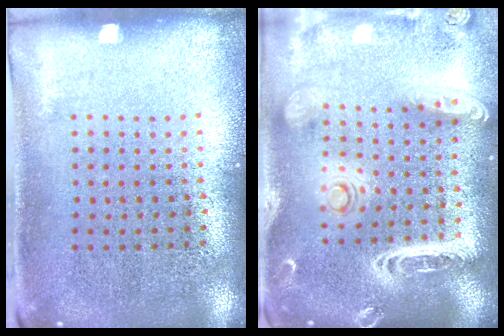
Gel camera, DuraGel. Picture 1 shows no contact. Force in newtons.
{"total": 2.9, "press": 2.5, "slide": 1.6}